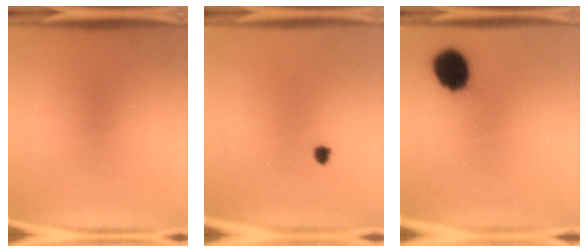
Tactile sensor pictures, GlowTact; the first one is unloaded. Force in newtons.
{"total": 1.1}
{"total": 11.1}